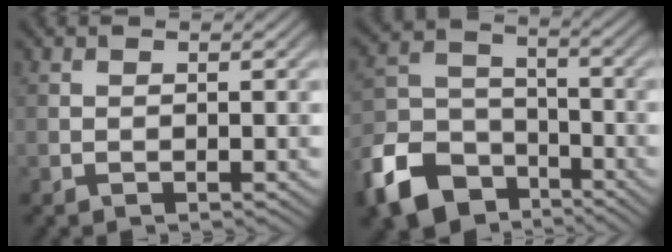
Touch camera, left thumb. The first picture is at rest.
{"total": 12.4, "force": [-7.5, 7.8, 6.0], "torque": [-0.150, -0.023, -0.155]}